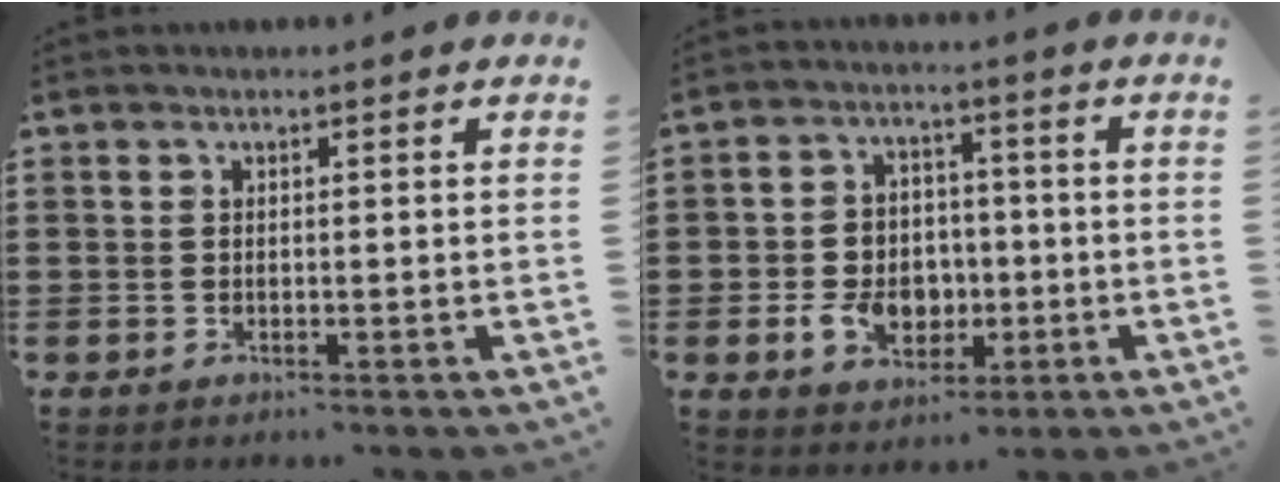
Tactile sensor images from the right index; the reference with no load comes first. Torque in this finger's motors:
{"motor_torque": [2.14, 0.00, 0.57, 0.13]}